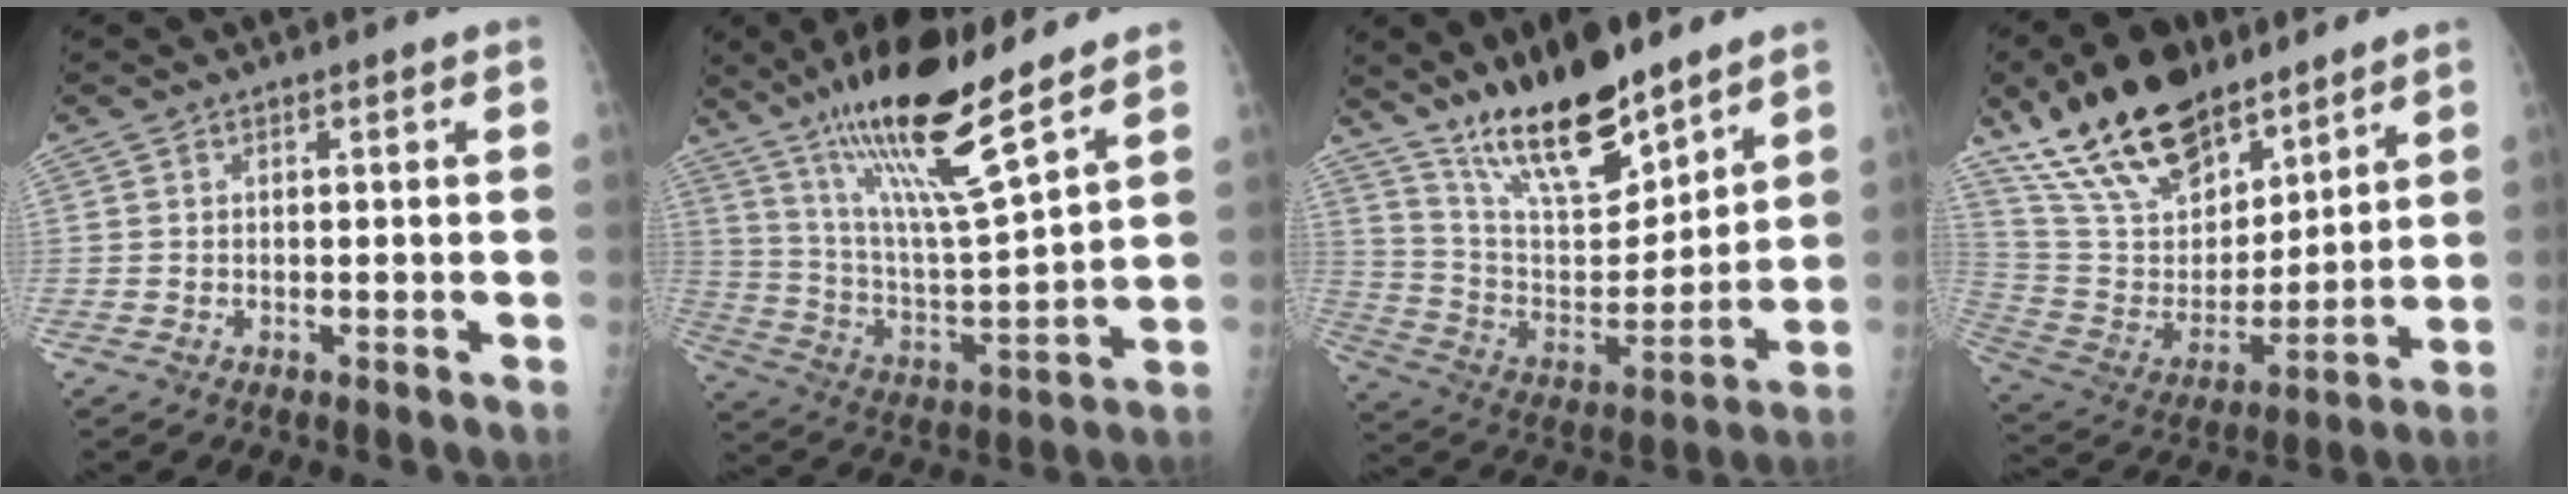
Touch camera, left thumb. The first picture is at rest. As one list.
[{"total": 19.0, "force": [13.3, 2.6, 13.4], "torque": [-0.222, -0.067, 0.243]}, {"total": 19.0, "force": [14.2, 6.2, 10.9], "torque": [-0.141, -0.091, 0.258]}, {"total": 23.1, "force": [16.4, 10.9, 12.0], "torque": [-0.182, -0.055, 0.300]}]